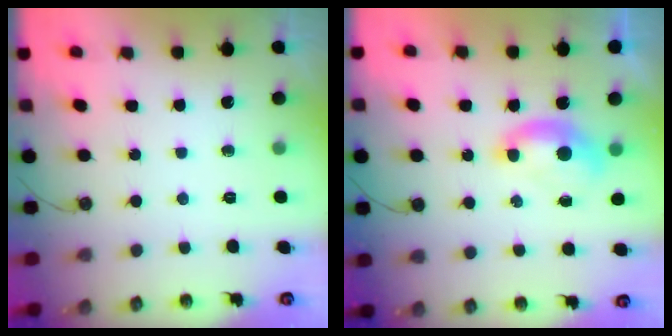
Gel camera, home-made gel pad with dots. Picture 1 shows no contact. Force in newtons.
{"total": 1.0, "press": 0.8, "slide": 0.6}